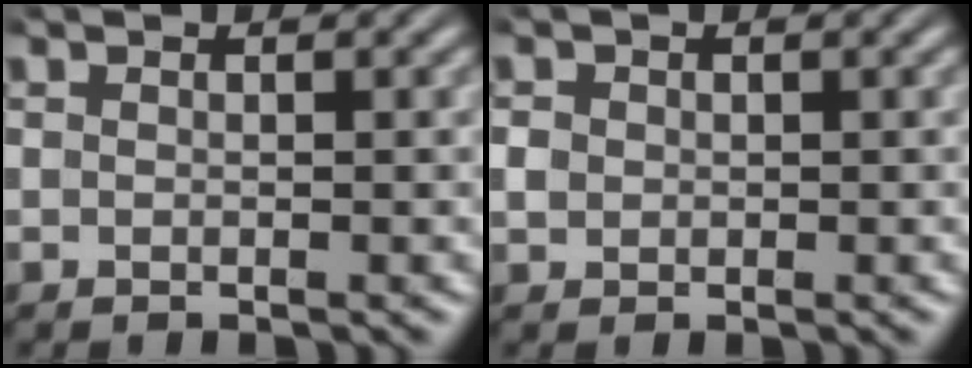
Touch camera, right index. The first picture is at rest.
{"total": 1.0, "force": [-0.1, 0.9, 0.4], "torque": [-0.016, -0.007, 0.006]}